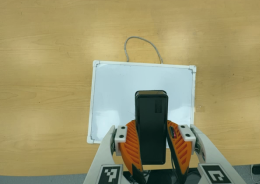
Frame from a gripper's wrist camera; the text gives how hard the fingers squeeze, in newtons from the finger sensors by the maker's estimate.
{"total": 6.0, "left": 5.1, "right": 6.9}